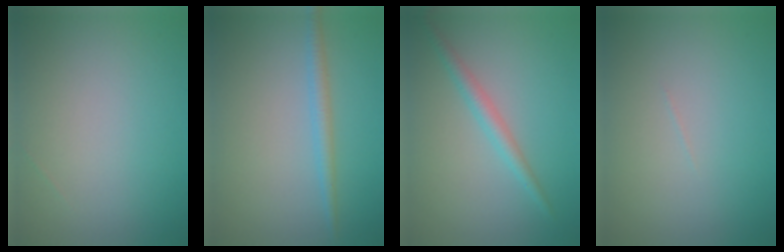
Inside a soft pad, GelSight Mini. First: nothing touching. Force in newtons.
{"total": 1.8, "press": 1.8, "slide": 0.1}
{"total": 2.0, "press": 2.0, "slide": 0.1}
{"total": 0.0}